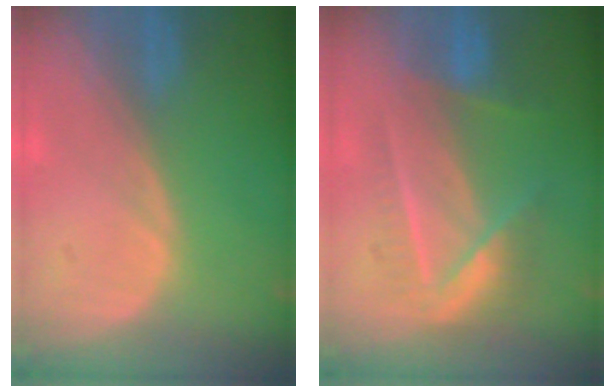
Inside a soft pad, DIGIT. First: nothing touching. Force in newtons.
{"total": 7.1, "press": 6.8, "slide": 2.2}